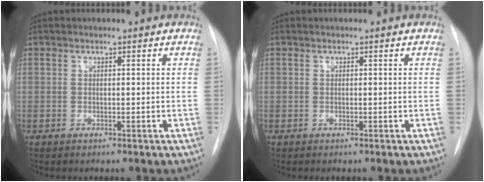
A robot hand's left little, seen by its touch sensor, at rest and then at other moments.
{"total": 0.0}